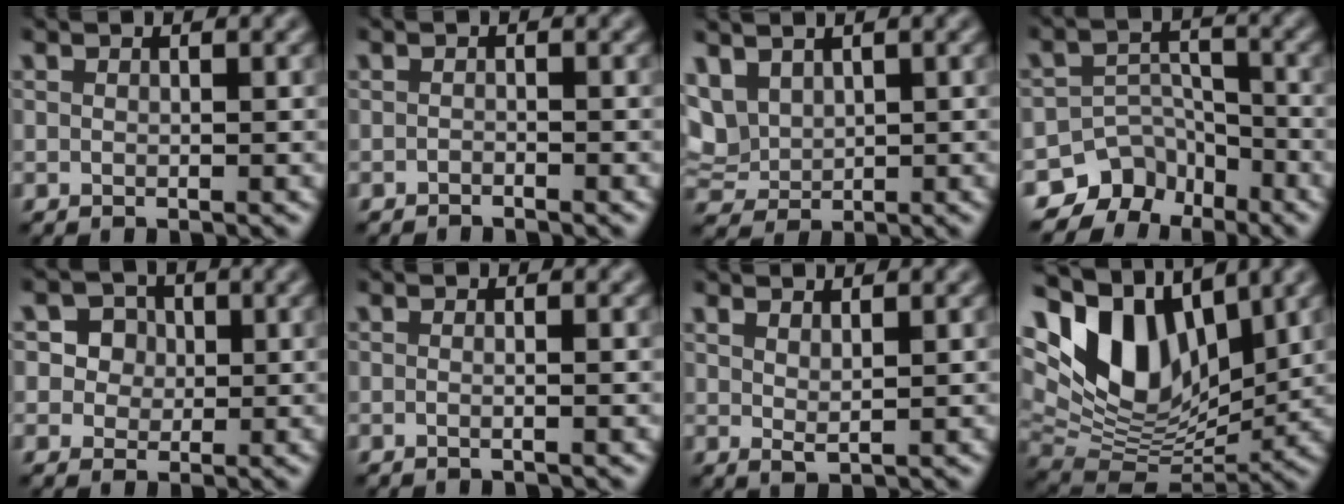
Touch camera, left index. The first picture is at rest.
{"total": 1.4, "force": [-1.3, -0.4, -0.3], "torque": [0.009, 0.002, -0.018]}
{"total": 3.3, "force": [1.5, 2.4, 1.8], "torque": [-0.057, 0.009, 0.040]}
{"total": 6.4, "force": [-5.6, 3.2, 0.5], "torque": [0.013, -0.006, -0.080]}
{"total": 3.0, "force": [0.6, 2.7, 1.1], "torque": [-0.016, 0.007, 0.006]}
{"total": 1.8, "force": [-0.3, 0.9, 1.6], "torque": [0.011, 0.002, -0.033]}
{"total": 1.1, "force": [0.7, 0.0, 0.8], "torque": [-0.011, 0.000, 0.019]}
{"total": 10.4, "force": [4.5, 5.7, 7.4], "torque": [-0.143, 0.010, 0.085]}